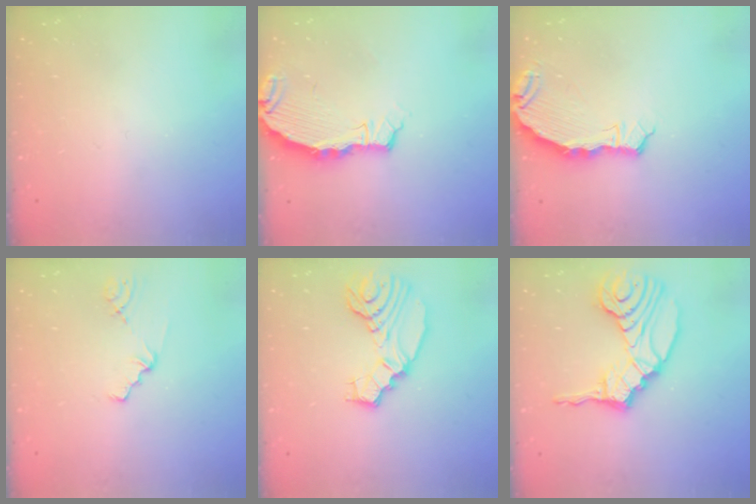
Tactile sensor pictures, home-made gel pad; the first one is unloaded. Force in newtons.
{"total": 4.2, "press": 4.2, "slide": 0.4}
{"total": 6.6, "press": 5.3, "slide": 4.0}
{"total": 1.4, "press": 1.3, "slide": 0.3}
{"total": 10.8, "press": 10.7, "slide": 1.0}
{"total": 16.9, "press": 16.2, "slide": 4.9}